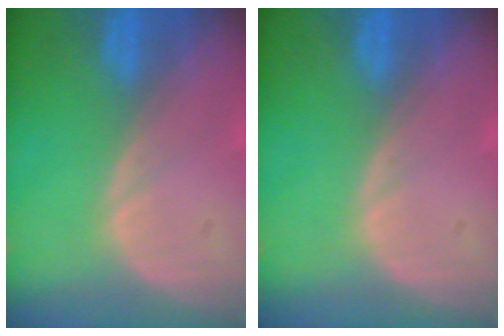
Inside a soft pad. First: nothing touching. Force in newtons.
{"total": 0.0}